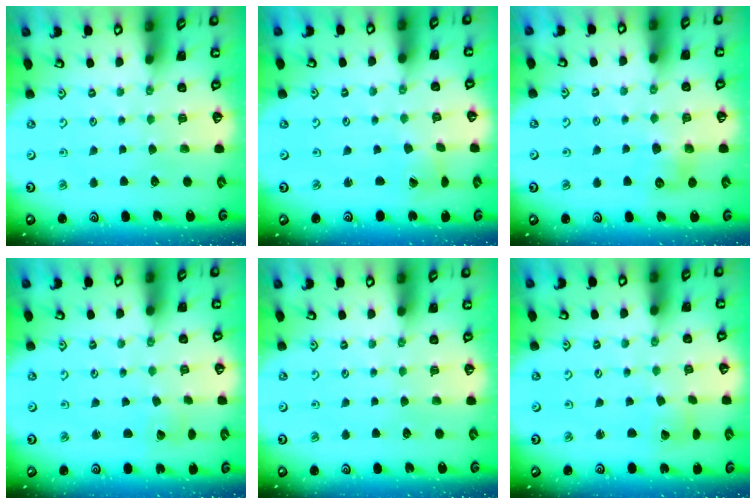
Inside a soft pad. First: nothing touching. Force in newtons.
{"total": 1.6, "press": 1.6, "slide": 0.2}
{"total": 6.7, "press": 6.7, "slide": 0.4}
{"total": 2.0, "press": 2.0, "slide": 0.2}
{"total": 0.0}
{"total": 2.7, "press": 2.7, "slide": 0.2}